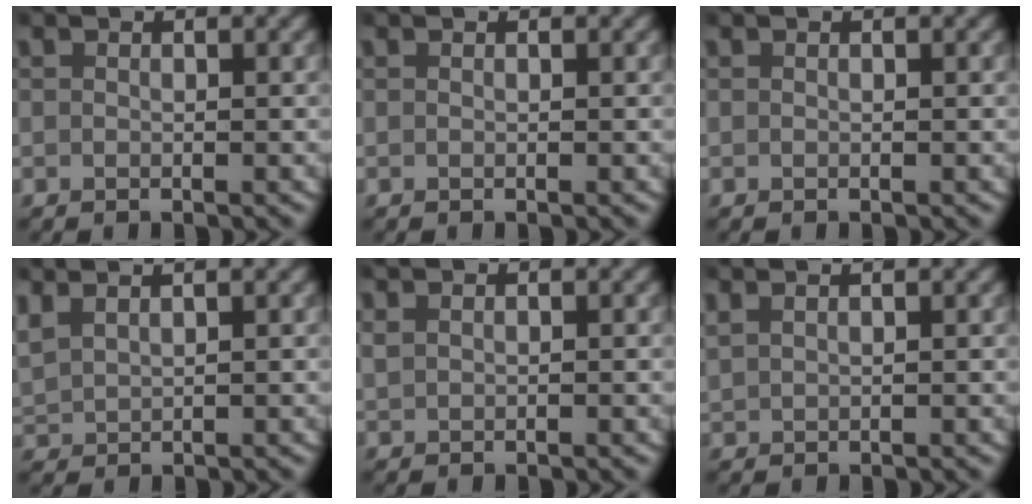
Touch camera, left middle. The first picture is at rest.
{"total": 0.0}
{"total": 0.0}
{"total": 4.0, "force": [2.4, 2.5, 1.9], "torque": [-0.054, 0.010, 0.046]}
{"total": 1.1, "force": [0.8, 0.5, 0.5], "torque": [-0.014, 0.005, 0.016]}
{"total": 2.2, "force": [1.8, 1.0, 0.9], "torque": [-0.019, 0.009, 0.033]}